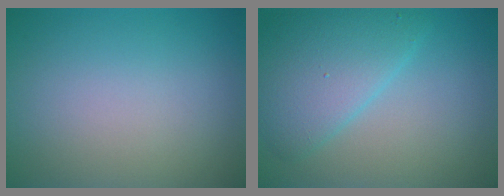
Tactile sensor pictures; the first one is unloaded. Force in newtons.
{"total": 5.3, "press": 5.3, "slide": 0.2}